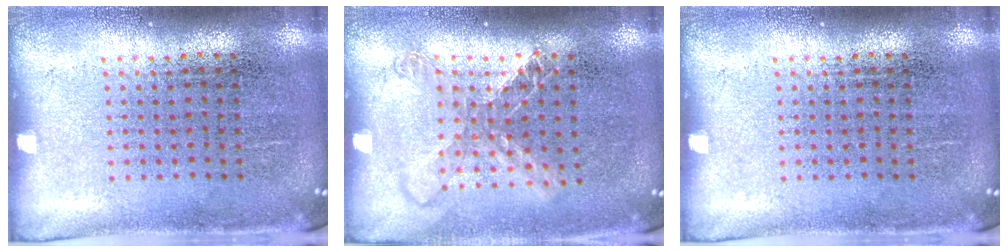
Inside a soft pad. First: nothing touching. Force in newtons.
{"total": 1.5, "press": 1.3, "slide": 0.8}
{"total": 0.0}